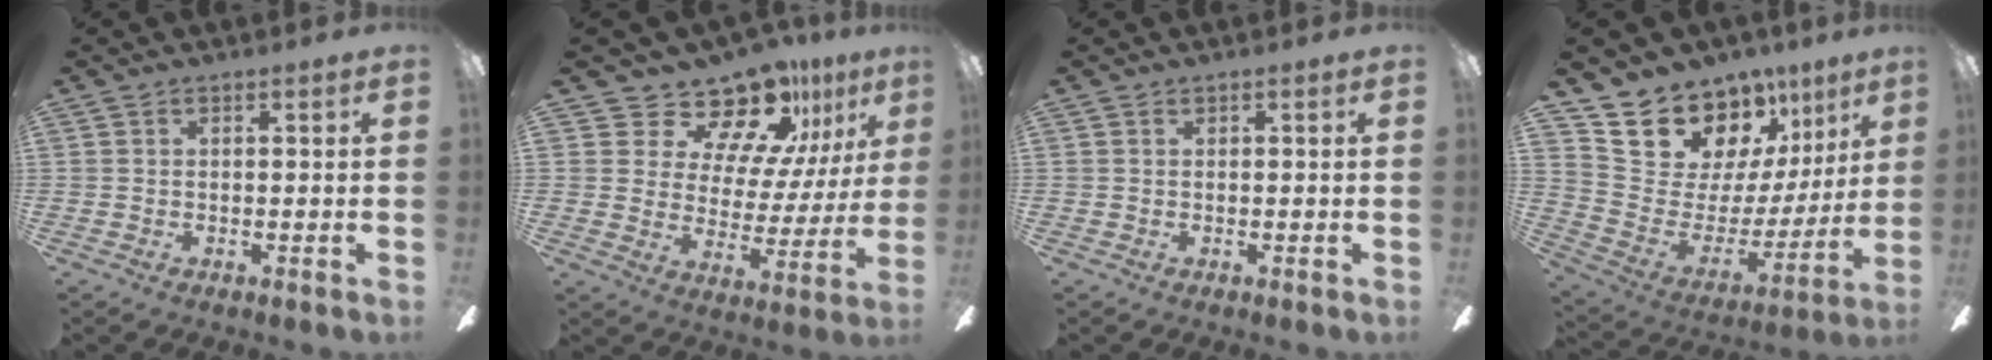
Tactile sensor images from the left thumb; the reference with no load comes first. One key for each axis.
{"total": 16.6, "fx": 14.0, "fy": 6.8, "fz": 5.7, "tx": -0.117, "ty": -0.110, "tz": 0.247}
{"total": 0.0}
{"total": 16.1, "fx": 12.6, "fy": 9.4, "fz": 3.6, "tx": -0.072, "ty": -0.110, "tz": 0.243}